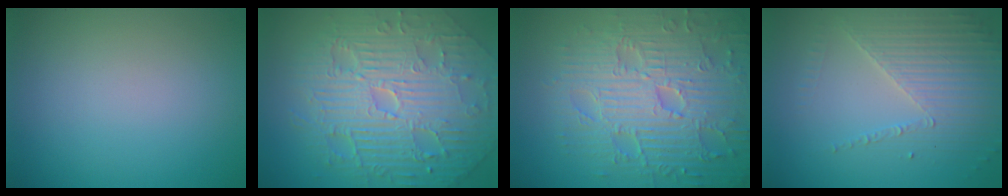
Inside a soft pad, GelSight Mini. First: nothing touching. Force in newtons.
{"total": 11.1, "press": 7.1, "slide": 8.5}
{"total": 9.4, "press": 6.8, "slide": 6.5}
{"total": 3.6, "press": 3.3, "slide": 1.4}